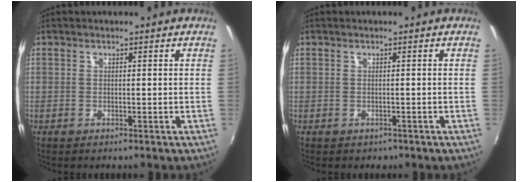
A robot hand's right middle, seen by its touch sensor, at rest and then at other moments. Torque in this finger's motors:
{"motor_torque": [0.27, -0.27, -0.01, 0.01]}